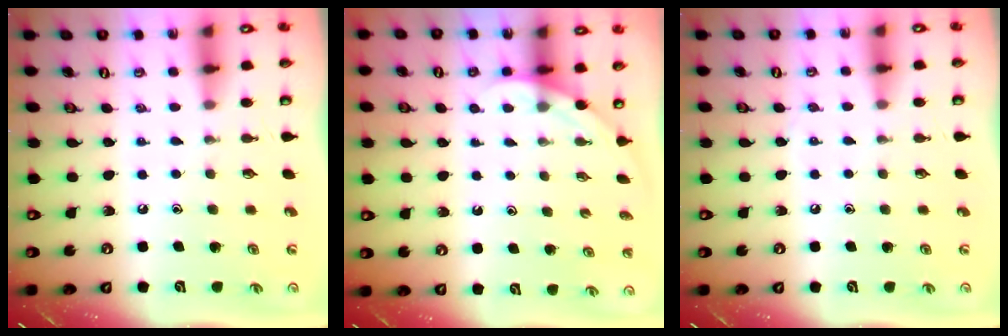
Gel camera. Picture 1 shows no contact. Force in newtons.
{"total": 2.2, "press": 2.2, "slide": 0.0}
{"total": 4.1, "press": 4.0, "slide": 0.5}